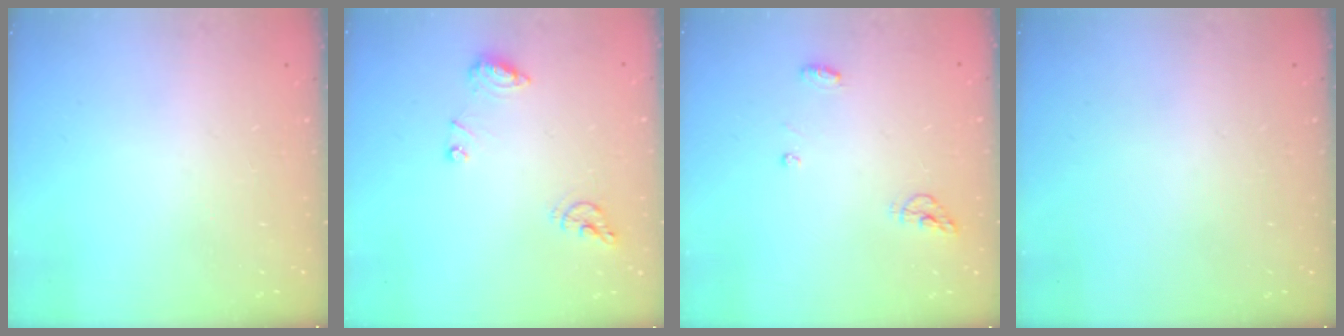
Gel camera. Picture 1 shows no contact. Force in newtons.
{"total": 9.6, "press": 9.6, "slide": 1.1}
{"total": 5.3, "press": 5.3, "slide": 0.2}
{"total": 0.0}